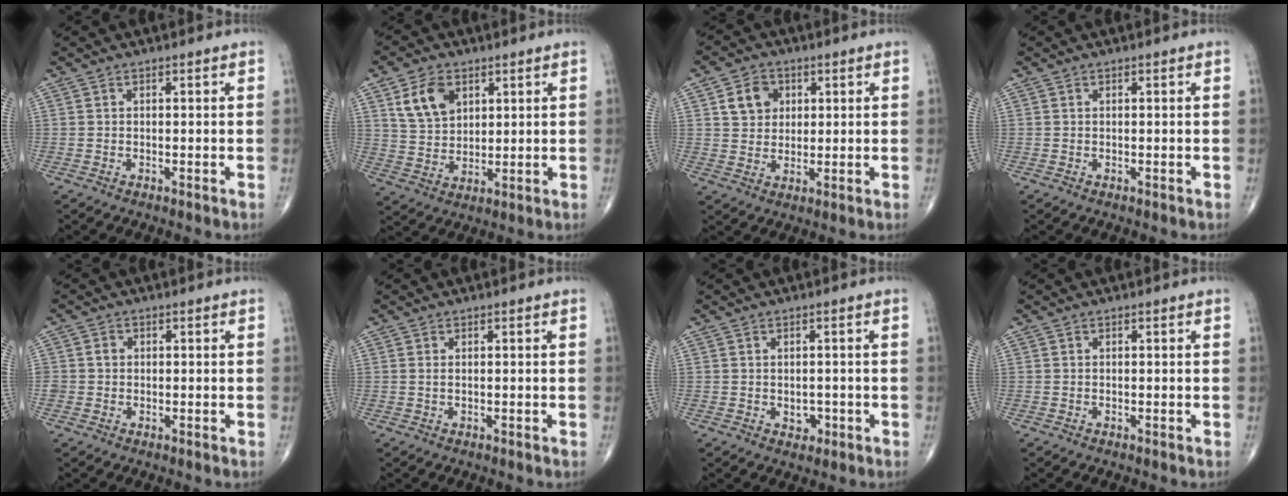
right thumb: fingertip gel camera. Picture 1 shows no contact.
{"total": 8.9, "force": [3.9, 6.0, 5.2], "torque": [-0.076, -0.017, 0.079]}
{"total": 6.5, "force": [2.2, 5.4, 2.9], "torque": [-0.022, -0.007, 0.037]}
{"total": 0.0}
{"total": 2.1, "force": [0.0, 2.0, 0.6], "torque": [0.001, 0.005, 0.000]}
{"total": 0.6, "force": [0.1, 0.3, 0.5], "torque": [-0.013, 0.000, 0.003]}
{"total": 2.3, "force": [-0.6, 1.8, 1.3], "torque": [-0.007, 0.002, -0.003]}
{"total": 0.0}